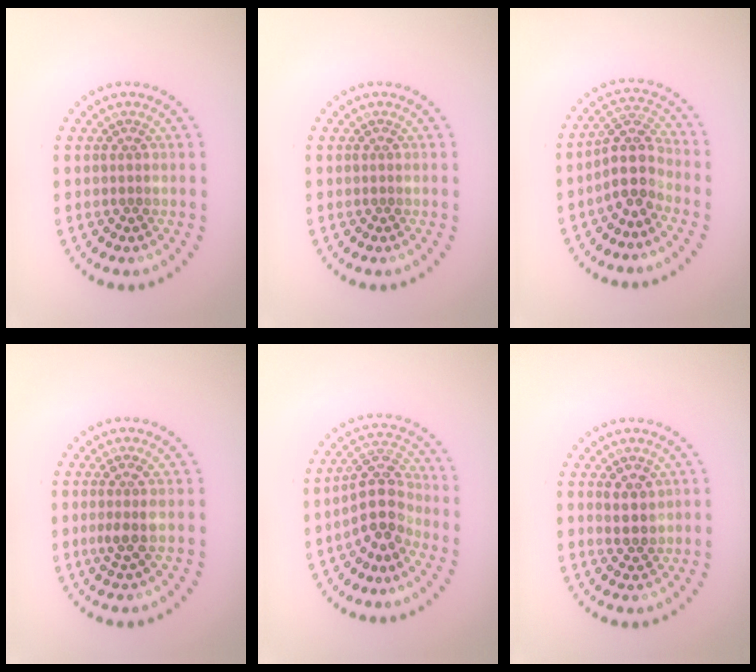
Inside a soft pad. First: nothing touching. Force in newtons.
{"total": 0.0}
{"total": 3.7, "press": 3.0, "slide": 2.3}
{"total": 1.9, "press": 1.6, "slide": 1.0}
{"total": 4.0, "press": 3.6, "slide": 1.8}
{"total": 2.4, "press": 2.3, "slide": 0.8}